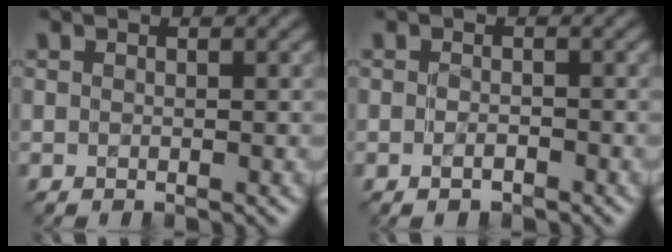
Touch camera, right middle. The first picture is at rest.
{"total": 1.1, "force": [-0.6, 0.5, 0.8], "torque": [-0.016, 0.001, -0.010]}